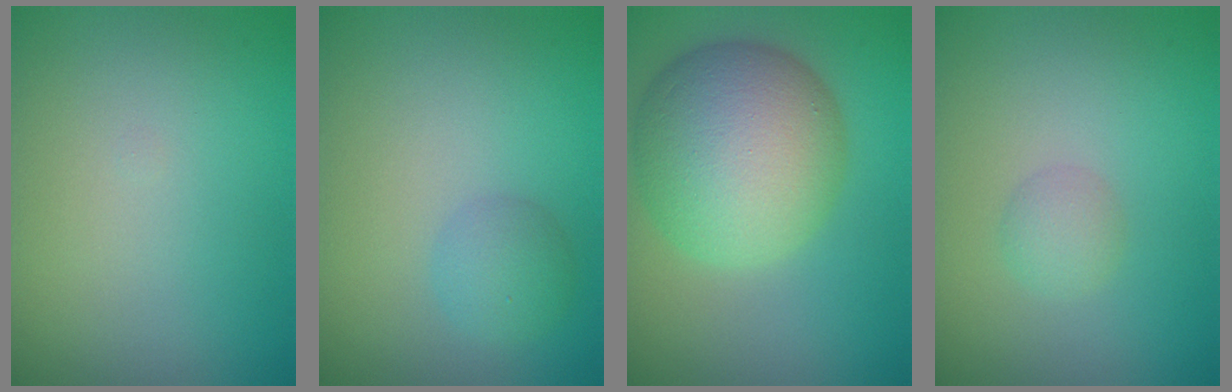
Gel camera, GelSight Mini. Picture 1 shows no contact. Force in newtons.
{"total": 2.0, "press": 2.0, "slide": 0.1}
{"total": 10.1, "press": 10.1, "slide": 0.3}
{"total": 1.5, "press": 1.5, "slide": 0.1}